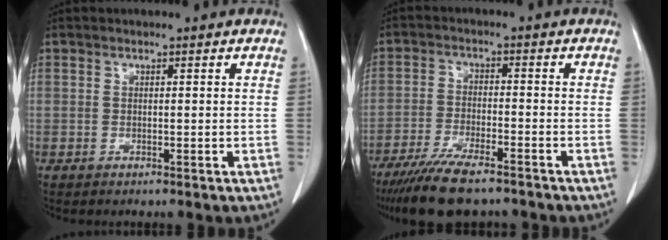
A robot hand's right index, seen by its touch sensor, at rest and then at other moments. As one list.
[{"total": 11.0, "force": [-8.8, 2.1, 6.2], "torque": [-0.105, -0.024, -0.145]}]